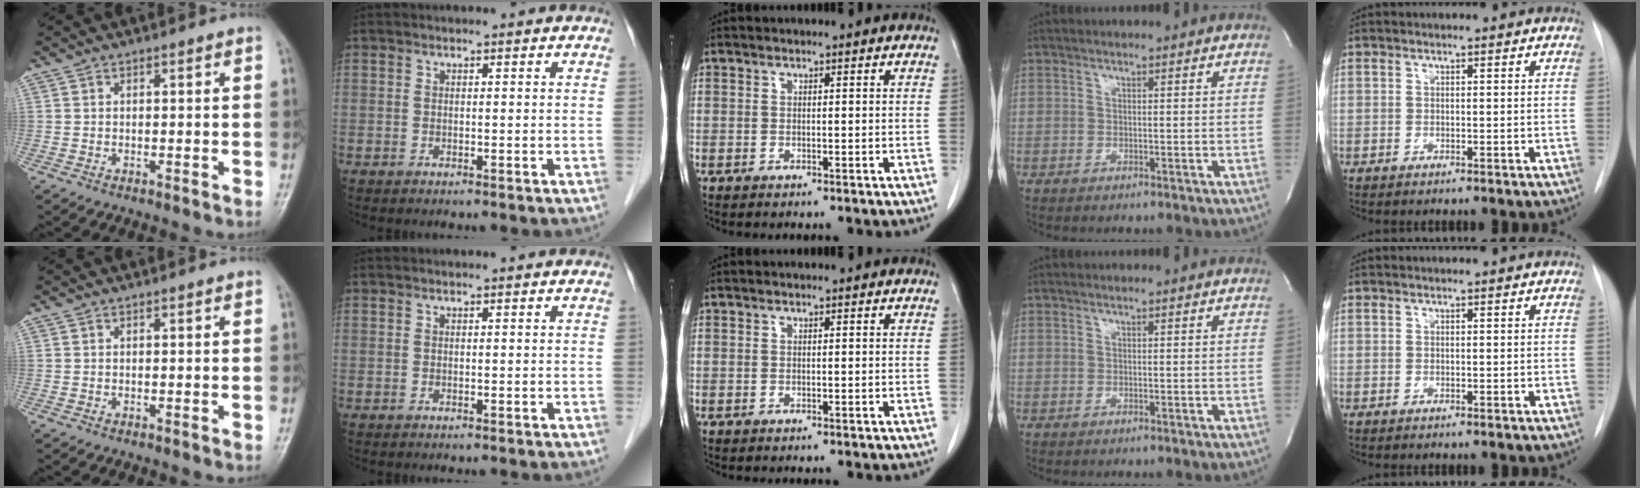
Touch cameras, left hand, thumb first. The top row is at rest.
{}